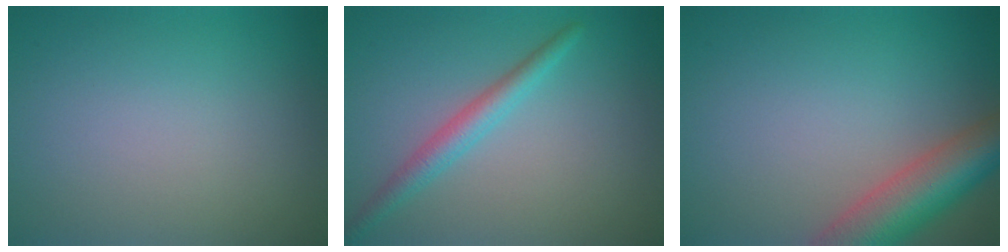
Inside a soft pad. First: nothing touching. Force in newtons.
{"total": 2.5, "press": 2.5, "slide": 0.1}
{"total": 6.9, "press": 6.9, "slide": 0.3}